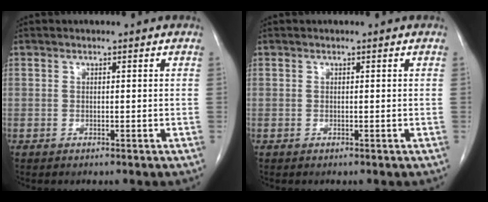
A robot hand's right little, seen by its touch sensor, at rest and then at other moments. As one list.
[{"total": 0.0}]